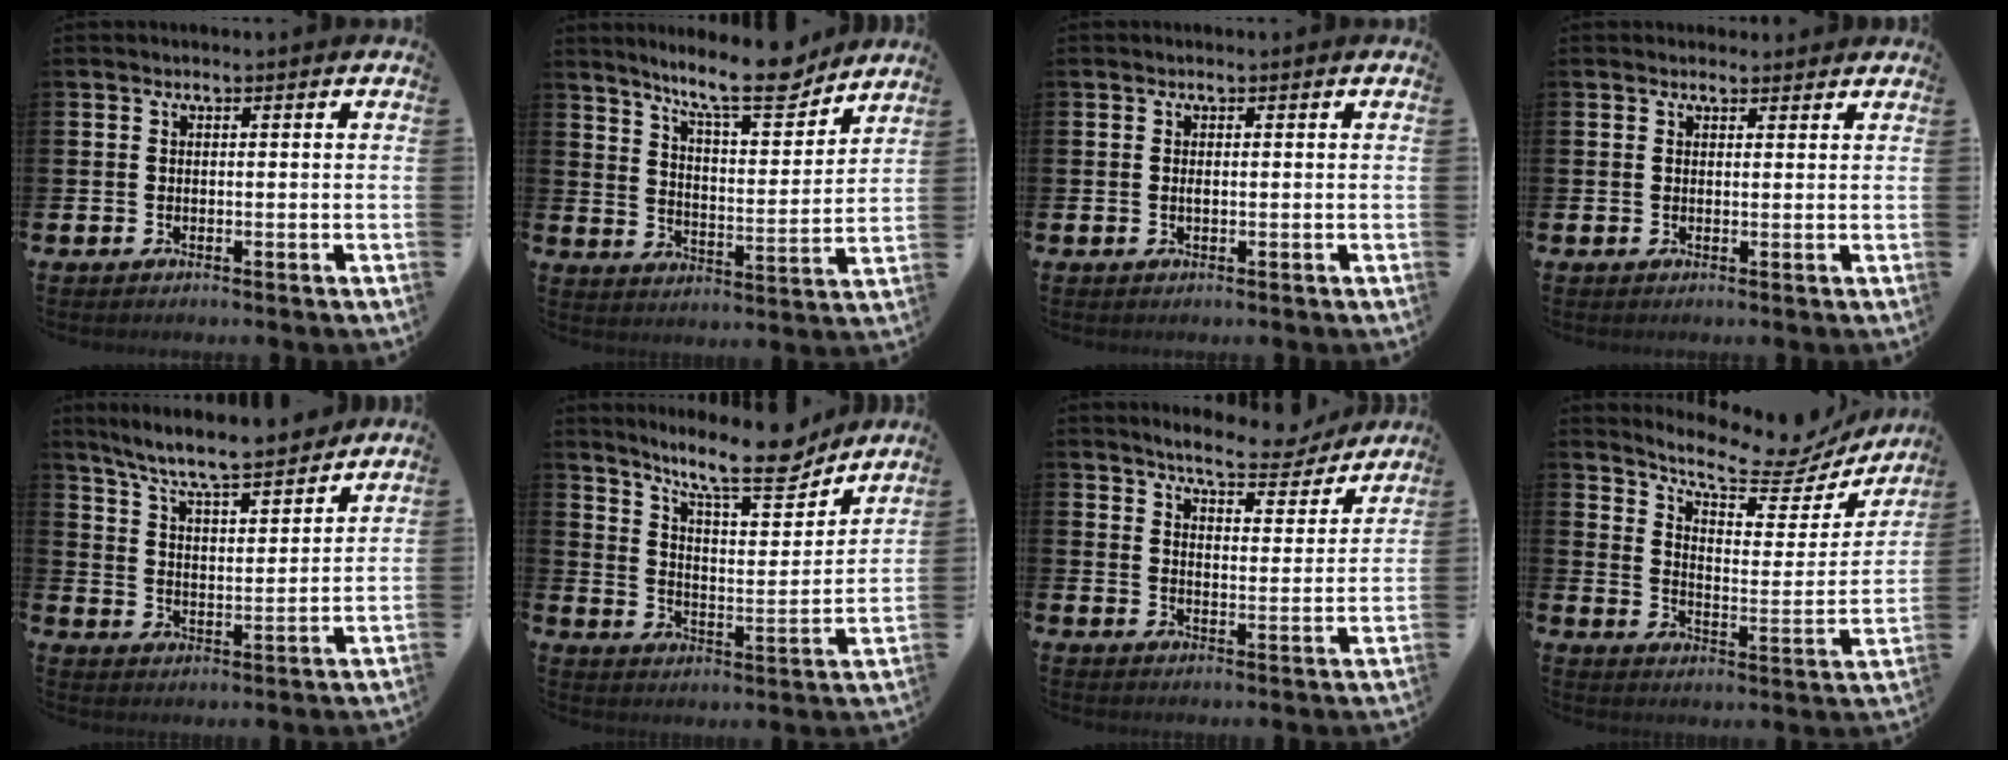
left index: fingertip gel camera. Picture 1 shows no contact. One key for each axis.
{"total": 11.5, "fx": 10.0, "fy": 2.1, "fz": 5.5, "tx": -0.105, "ty": -0.056, "tz": 0.171}
{"total": 0.5, "fx": 0.1, "fy": 0.2, "fz": 0.5, "tx": -0.007, "ty": -0.002, "tz": 0.001}
{"total": 1.4, "fx": 1.3, "fy": 0.5, "fz": 0.1, "tx": 0.010, "ty": -0.002, "tz": 0.021}
{"total": 8.1, "fx": 7.6, "fy": 0.4, "fz": 2.7, "tx": -0.081, "ty": -0.054, "tz": 0.133}
{"total": 12.4, "fx": 10.5, "fy": 2.6, "fz": 6.1, "tx": -0.104, "ty": -0.070, "tz": 0.176}
{"total": 6.4, "fx": 6.0, "fy": 1.0, "fz": 1.9, "tx": -0.038, "ty": -0.044, "tz": 0.098}
{"total": 9.3, "fx": 8.4, "fy": 2.2, "fz": 3.5, "tx": -0.074, "ty": -0.069, "tz": 0.138}